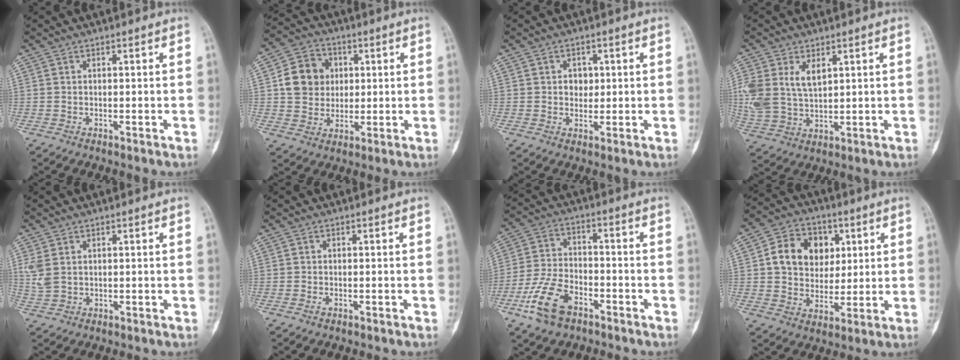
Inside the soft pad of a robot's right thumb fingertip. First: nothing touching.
{"total": 10.8, "force": [1.7, 9.6, 4.8], "torque": [-0.049, 0.003, 0.027]}
{"total": 3.2, "force": [0.6, 2.6, 1.7], "torque": [-0.005, 0.000, 0.008]}
{"total": 11.7, "force": [3.7, 7.3, 8.4], "torque": [-0.182, -0.003, 0.085]}
{"total": 3.7, "force": [1.0, 2.5, 2.5], "torque": [-0.065, 0.002, 0.028]}
{"total": 0.7, "force": [-0.5, 0.4, 0.4], "torque": [-0.013, 0.004, -0.007]}
{"total": 11.5, "force": [-6.3, 6.5, 7.2], "torque": [-0.145, 0.029, -0.120]}
{"total": 13.0, "force": [3.1, 10.4, 7.1], "torque": [-0.078, 0.001, 0.052]}